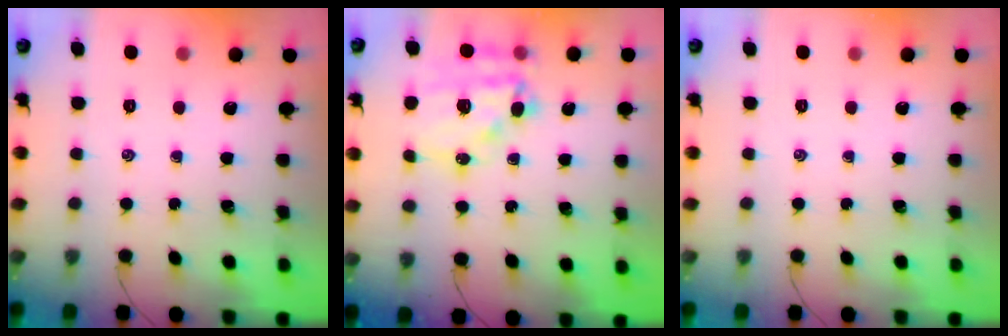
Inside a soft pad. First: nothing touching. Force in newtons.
{"total": 15.7, "press": 15.3, "slide": 3.6}
{"total": 0.0}